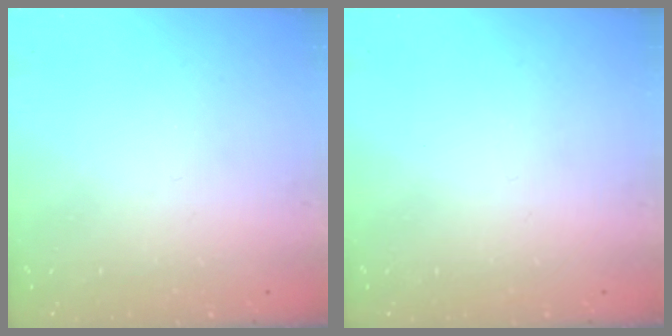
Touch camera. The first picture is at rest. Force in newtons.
{"total": 0.0}